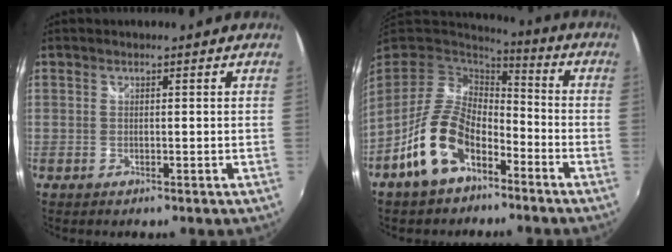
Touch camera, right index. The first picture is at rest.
{"total": 13.9, "force": [-7.1, 7.8, 9.1], "torque": [-0.189, 0.002, -0.122]}